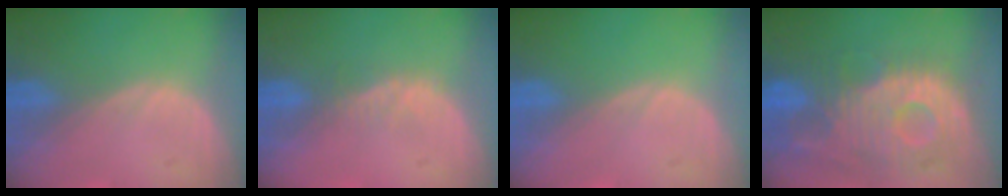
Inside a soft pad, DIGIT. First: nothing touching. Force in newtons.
{"total": 2.3, "press": 1.9, "slide": 1.4}
{"total": 0.0}
{"total": 12.1, "press": 10.8, "slide": 5.4}